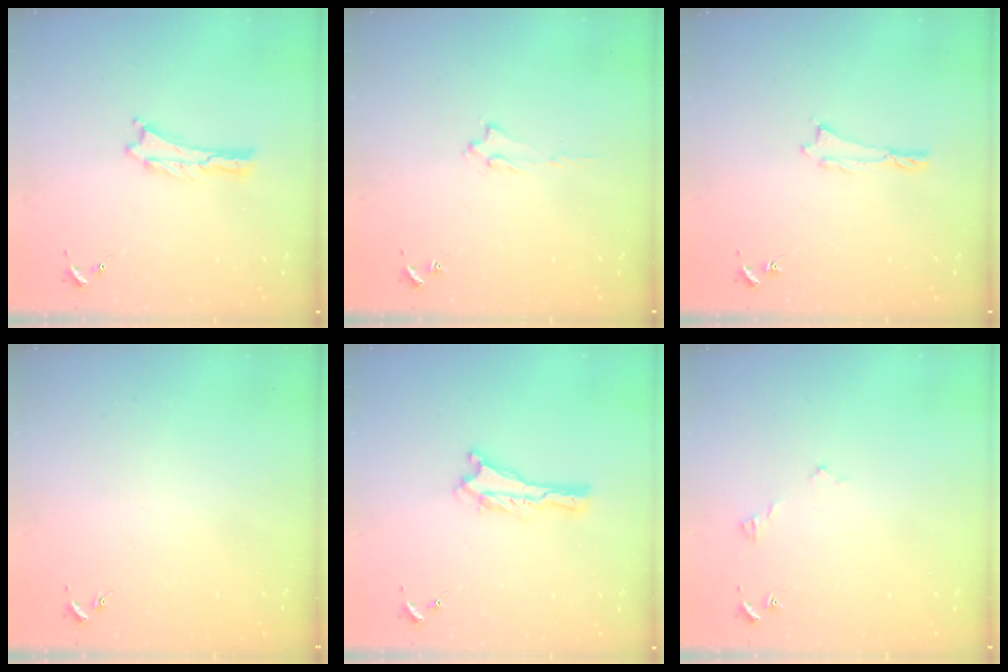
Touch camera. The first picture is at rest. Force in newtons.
{"total": 1.6, "press": 1.6, "slide": 0.2}
{"total": 0.0}
{"total": 0.0}
{"total": 0.0}
{"total": 2.9, "press": 2.9, "slide": 0.3}